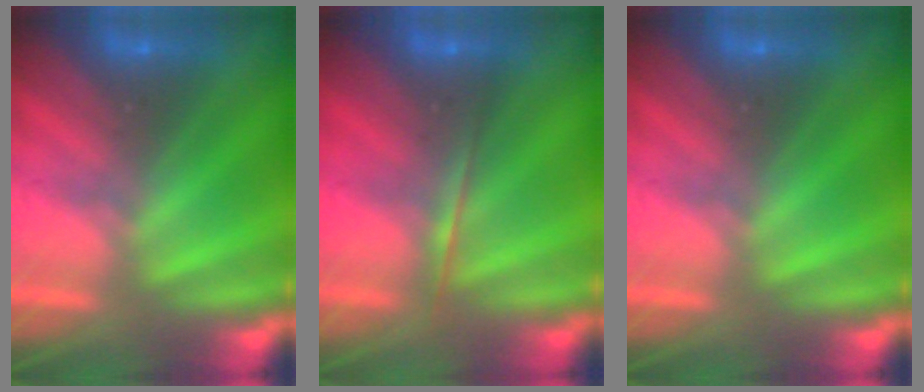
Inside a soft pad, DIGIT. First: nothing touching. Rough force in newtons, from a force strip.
{"total": 1.7}
{"total": 0.0}